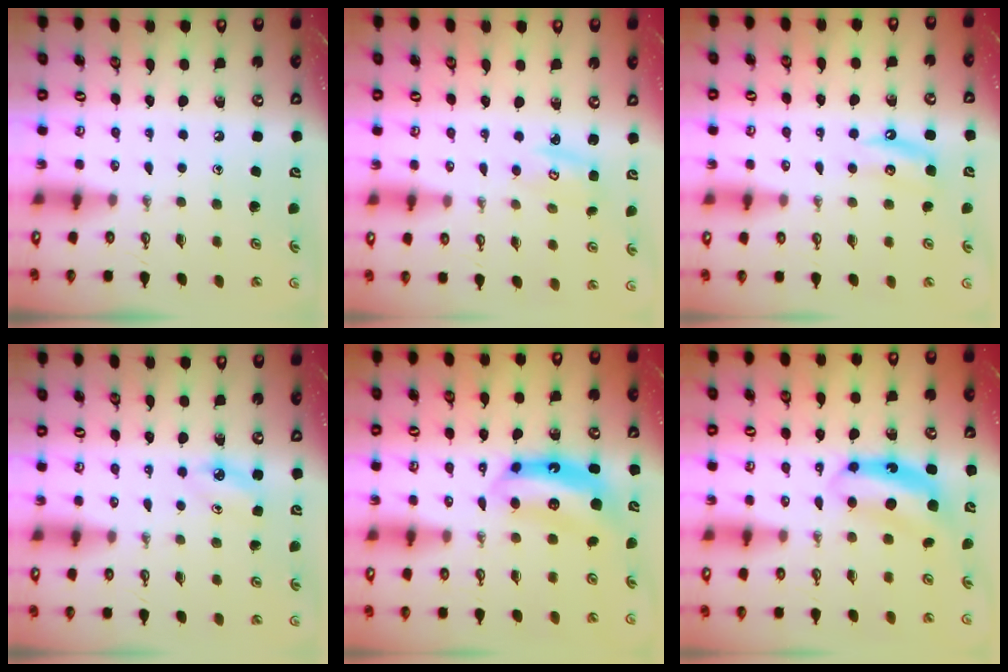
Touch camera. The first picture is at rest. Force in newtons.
{"total": 2.7, "press": 2.7, "slide": 0.1}
{"total": 5.0, "press": 5.0, "slide": 0.4}
{"total": 5.3, "press": 5.3, "slide": 0.5}
{"total": 6.9, "press": 6.9, "slide": 0.6}
{"total": 7.8, "press": 7.8, "slide": 0.4}